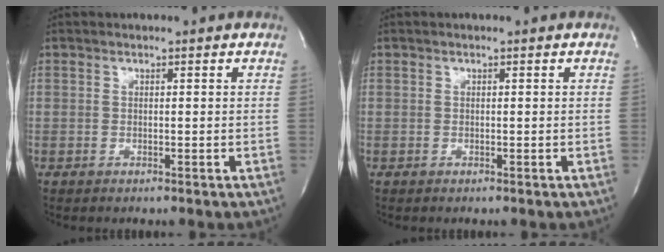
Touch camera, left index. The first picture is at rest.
{"total": 0.0}